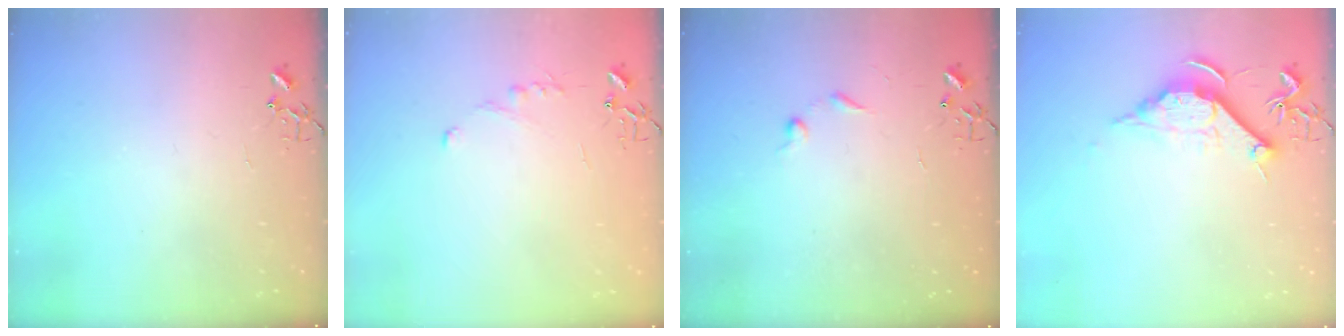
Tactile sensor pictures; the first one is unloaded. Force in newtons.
{"total": 4.8, "press": 4.7, "slide": 0.5}
{"total": 4.5, "press": 4.4, "slide": 0.7}
{"total": 10.5, "press": 10.5, "slide": 0.1}